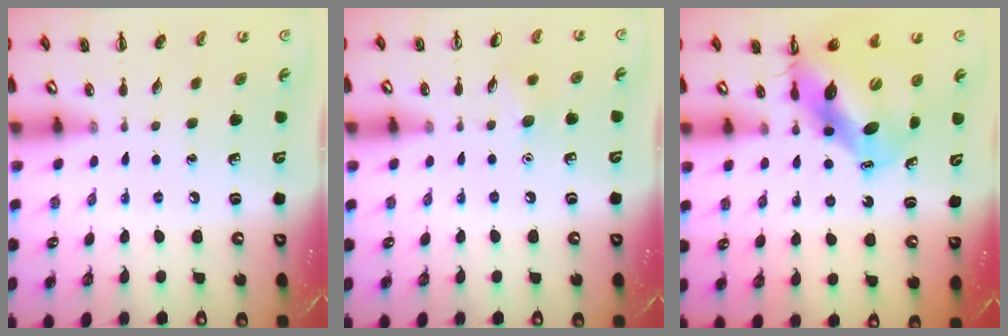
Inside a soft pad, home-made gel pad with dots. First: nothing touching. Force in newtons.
{"total": 5.1, "press": 4.9, "slide": 1.5}
{"total": 10.6, "press": 10.1, "slide": 3.1}